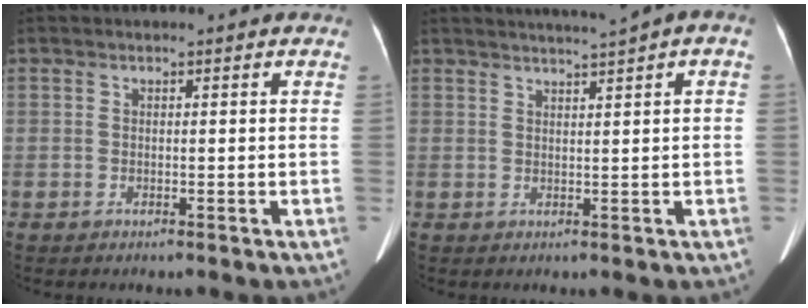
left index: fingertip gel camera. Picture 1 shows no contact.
{"total": 4.8, "force": [3.2, -0.3, 3.6], "torque": [-0.054, 0.022, 0.047]}